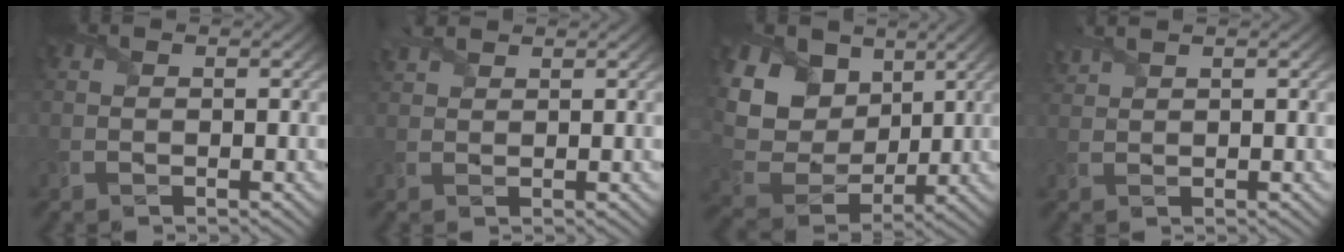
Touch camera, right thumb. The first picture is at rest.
{"total": 2.8, "force": [2.4, 0.8, 1.3], "torque": [-0.037, 0.015, 0.045]}
{"total": 13.7, "force": [5.7, 10.2, 7.1], "torque": [-0.230, 0.045, 0.117]}
{"total": 2.4, "force": [2.2, -0.1, 1.0], "torque": [-0.030, 0.013, 0.045]}